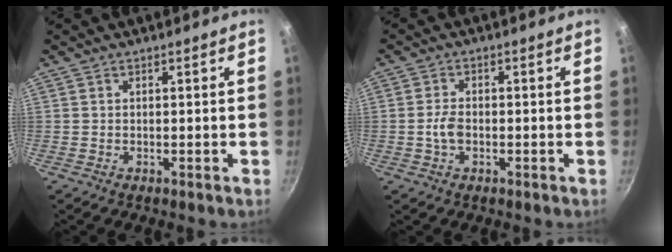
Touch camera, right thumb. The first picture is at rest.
{"total": 3.3, "force": [-0.8, 2.1, 2.5], "torque": [-0.049, 0.012, -0.017]}